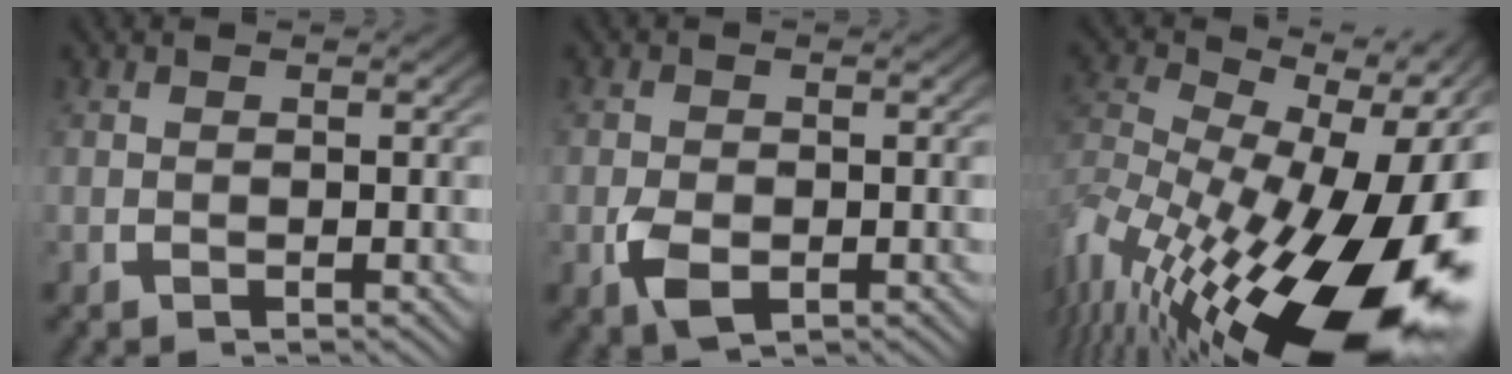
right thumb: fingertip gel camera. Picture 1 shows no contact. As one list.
[{"total": 3.6, "force": [-1.3, 2.5, 2.3], "torque": [-0.055, -0.017, -0.013]}, {"total": 19.7, "force": [-4.5, 11.3, 15.4], "torque": [-0.281, -0.063, -0.031]}]